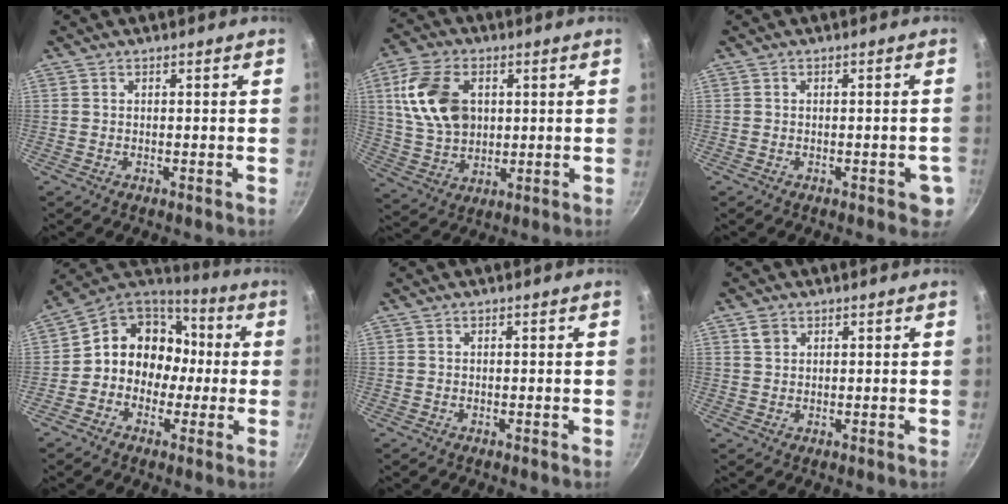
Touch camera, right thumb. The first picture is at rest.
{"total": 14.7, "force": [3.3, 10.1, 10.2], "torque": [-0.177, -0.003, 0.069]}
{"total": 3.6, "force": [-1.3, 1.8, 2.9], "torque": [-0.018, 0.006, -0.015]}
{"total": 14.0, "force": [-0.6, 12.2, 6.8], "torque": [-0.054, 0.049, -0.028]}
{"total": 0.0}
{"total": 2.1, "force": [1.1, 1.5, 1.0], "torque": [-0.012, 0.000, 0.021]}